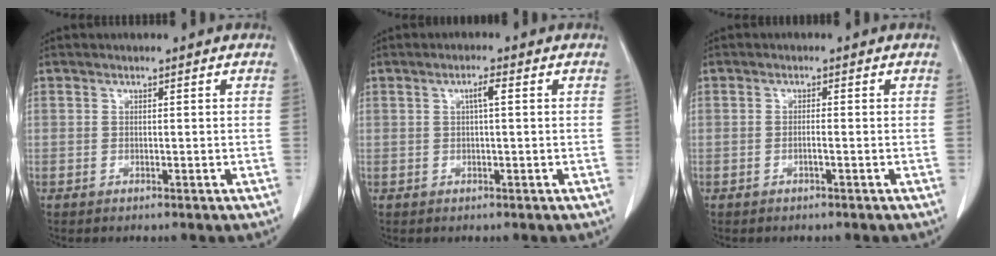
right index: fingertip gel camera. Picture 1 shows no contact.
{"total": 1.9, "force": [0.4, 0.1, 1.9], "torque": [-0.033, 0.005, 0.006]}
{"total": 1.1, "force": [-0.3, 0.0, 1.0], "torque": [-0.020, 0.000, -0.006]}